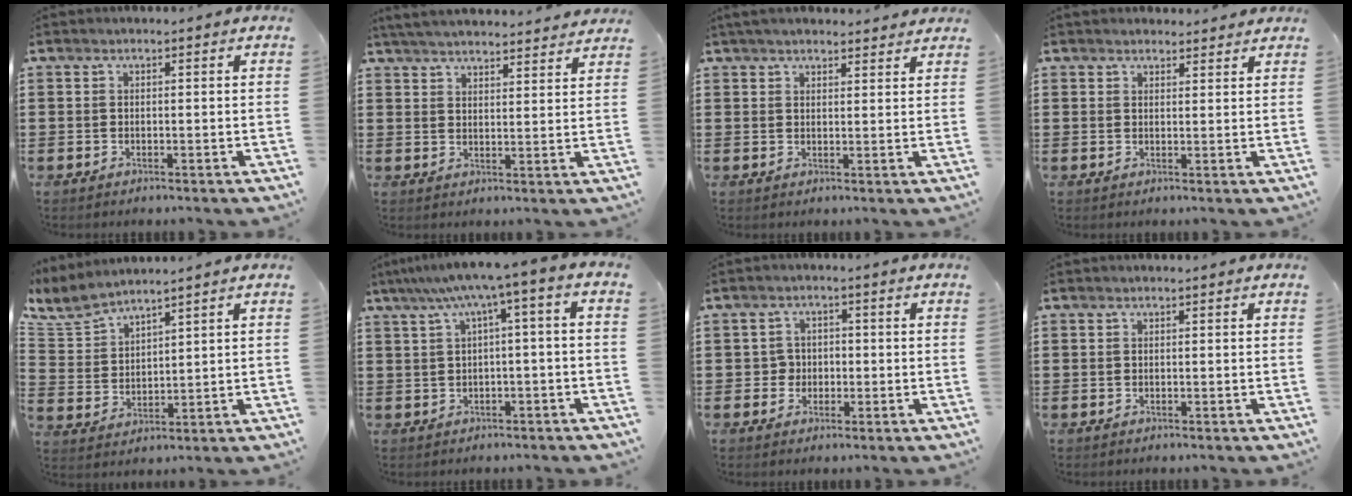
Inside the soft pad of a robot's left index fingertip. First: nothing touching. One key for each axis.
{"total": 4.6, "fx": 4.5, "fy": 0.0, "fz": 0.8, "tx": -0.031, "ty": -0.019, "tz": 0.082}
{"total": 3.0, "fx": 2.8, "fy": 0.4, "fz": 0.9, "tx": -0.025, "ty": 0.000, "tz": 0.054}
{"total": 2.0, "fx": 1.9, "fy": 0.5, "fz": 0.0, "tx": -0.005, "ty": 0.001, "tz": 0.039}
{"total": 4.7, "fx": 4.4, "fy": 1.3, "fz": 1.2, "tx": -0.046, "ty": -0.017, "tz": 0.079}
{"total": 5.4, "fx": 0.8, "fy": 0.0, "fz": 5.3, "tx": -0.105, "ty": -0.012, "tz": 0.006}
{"total": 2.8, "fx": -0.7, "fy": 2.6, "fz": 0.8, "tx": -0.026, "ty": 0.005, "tz": -0.018}
{"total": 0.0}